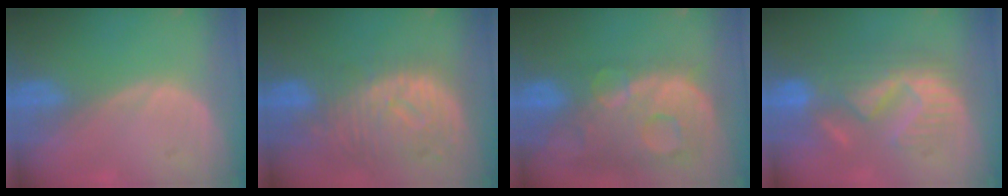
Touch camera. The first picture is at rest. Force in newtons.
{"total": 10.8, "press": 9.6, "slide": 5.0}
{"total": 13.6, "press": 11.1, "slide": 7.9}
{"total": 9.4, "press": 9.2, "slide": 2.0}